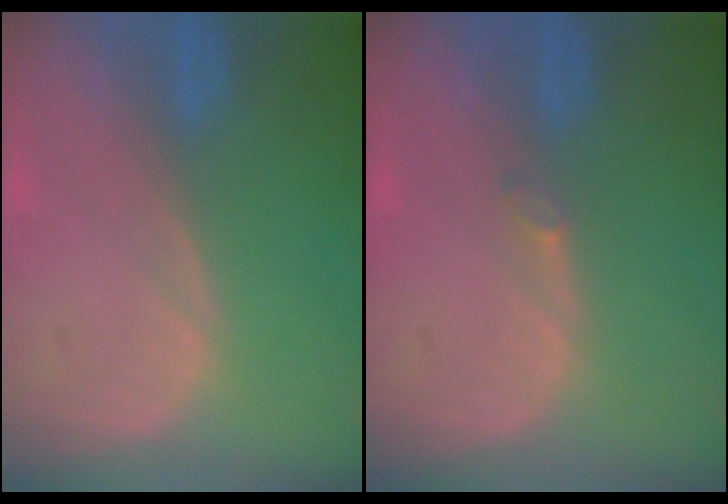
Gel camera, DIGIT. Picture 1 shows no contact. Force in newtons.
{"total": 0.6, "press": 0.6, "slide": 0.1}